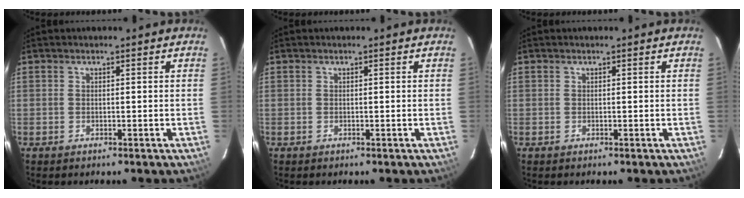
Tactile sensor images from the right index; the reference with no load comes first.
{"total": 0.0}
{"total": 0.0}